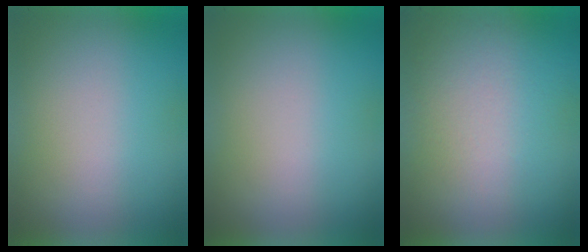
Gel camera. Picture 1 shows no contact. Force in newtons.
{"total": 0.0}
{"total": 4.4}